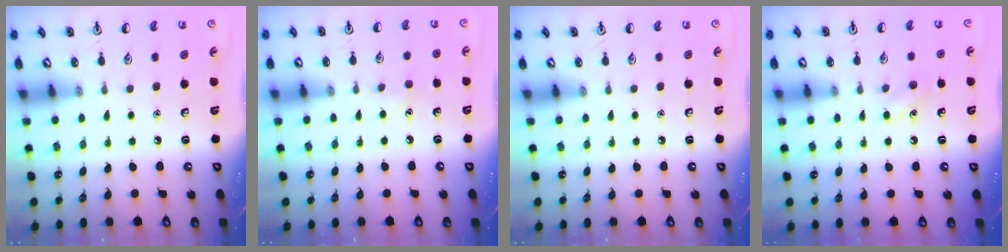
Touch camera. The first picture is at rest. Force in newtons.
{"total": 5.5, "press": 5.2, "slide": 1.5}
{"total": 0.0}
{"total": 5.8, "press": 5.6, "slide": 1.6}